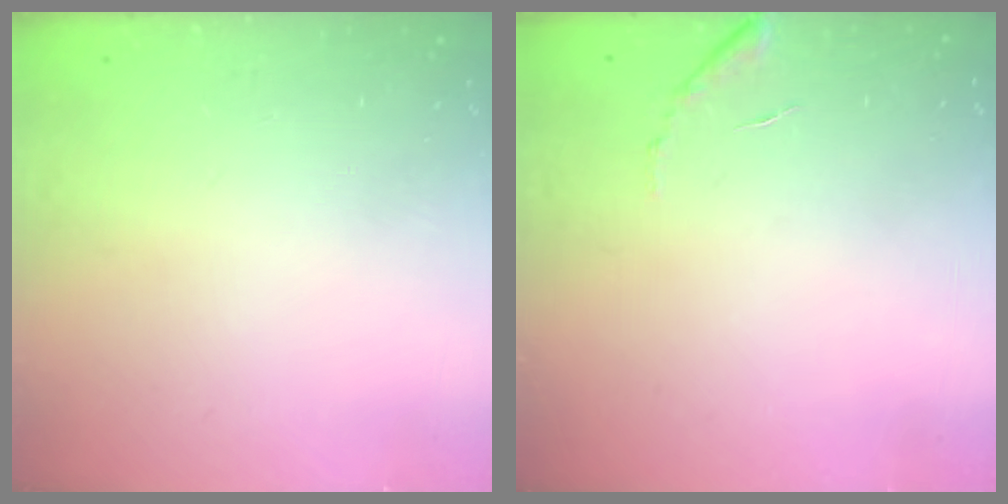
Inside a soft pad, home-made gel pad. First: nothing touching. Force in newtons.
{"total": 6.2, "press": 6.2, "slide": 0.2}